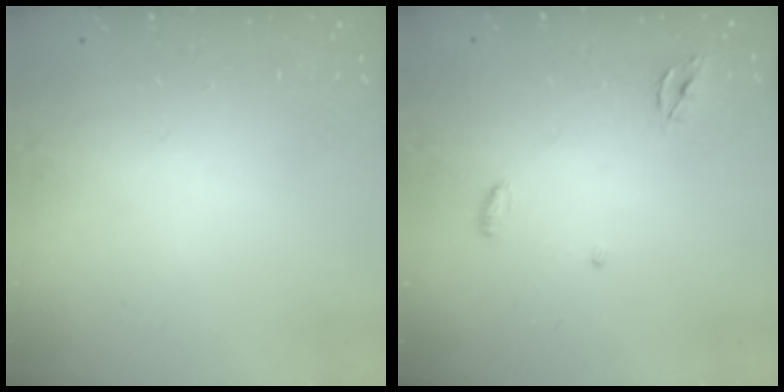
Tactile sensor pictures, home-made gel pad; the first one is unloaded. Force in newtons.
{"total": 3.9, "press": 3.9, "slide": 0.2}